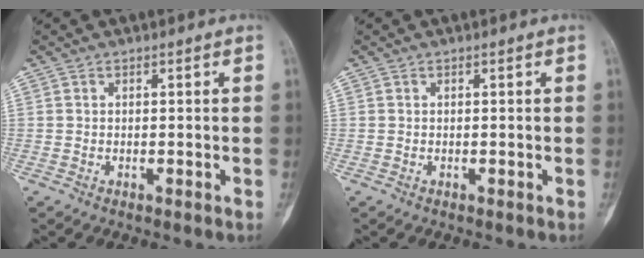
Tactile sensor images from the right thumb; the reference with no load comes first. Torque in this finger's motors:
{"motor_torque": [0.06, -0.05, -0.03, -0.03, 0.02]}